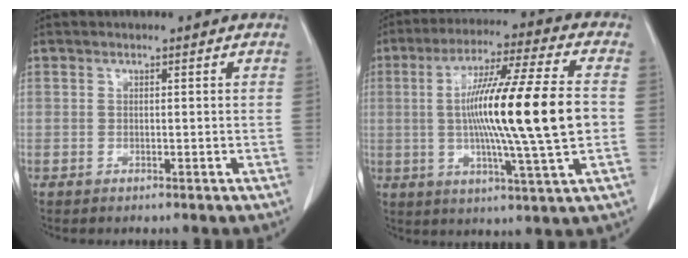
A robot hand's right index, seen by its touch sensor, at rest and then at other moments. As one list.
[{"total": 18.6, "force": [-0.2, -0.2, 18.6], "torque": [-0.319, -0.003, -0.014]}]